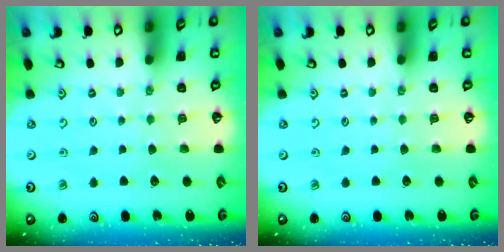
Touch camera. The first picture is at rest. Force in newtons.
{"total": 0.0}